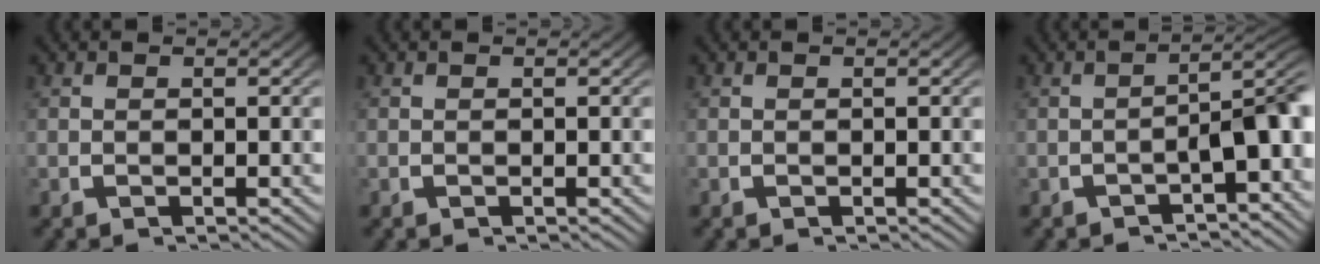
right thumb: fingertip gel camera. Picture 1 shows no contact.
{"total": 0.0}
{"total": 0.0}
{"total": 5.5, "force": [-1.4, 2.2, 4.8], "torque": [-0.079, -0.004, -0.016]}